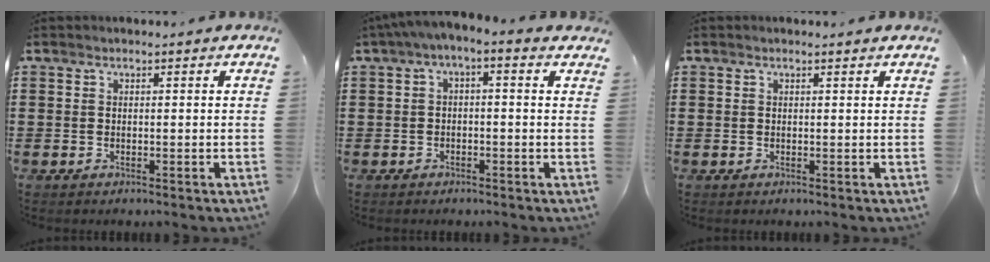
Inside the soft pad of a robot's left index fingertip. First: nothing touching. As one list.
[{"total": 2.1, "force": [-1.6, 0.2, 1.3], "torque": [-0.023, 0.000, -0.037]}, {"total": 0.5, "force": [0.4, -0.1, 0.3], "torque": [-0.007, -0.002, 0.009]}]